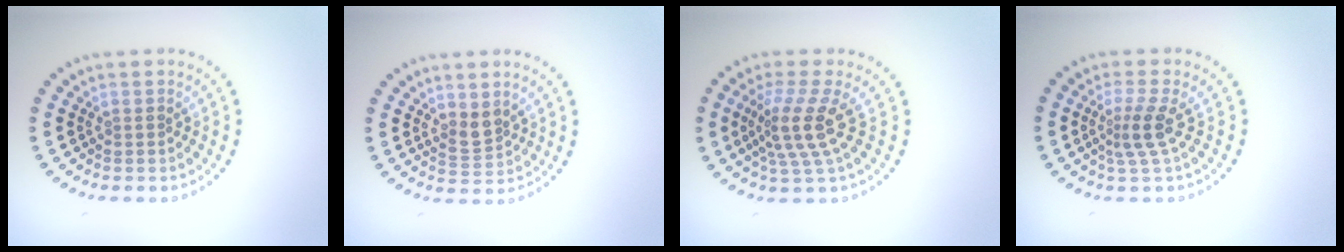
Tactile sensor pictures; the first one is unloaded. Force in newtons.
{"total": 1.8, "press": 1.5, "slide": 1.0}
{"total": 4.0, "press": 3.0, "slide": 2.6}
{"total": 2.5, "press": 1.8, "slide": 1.8}